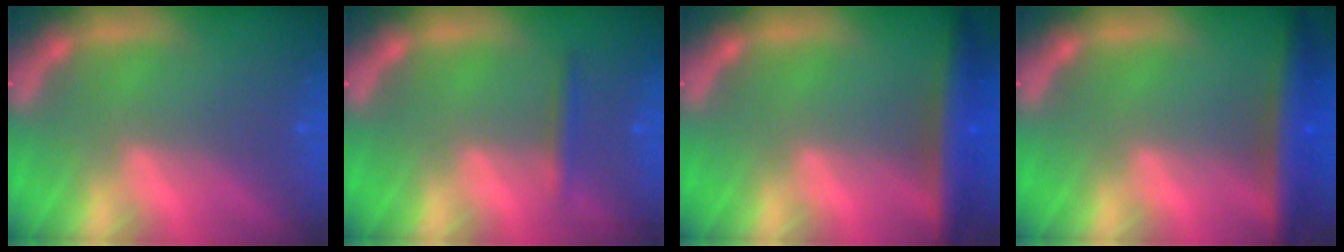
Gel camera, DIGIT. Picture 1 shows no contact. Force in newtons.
{"total": 1.4}
{"total": 5.5}
{"total": 5.5}